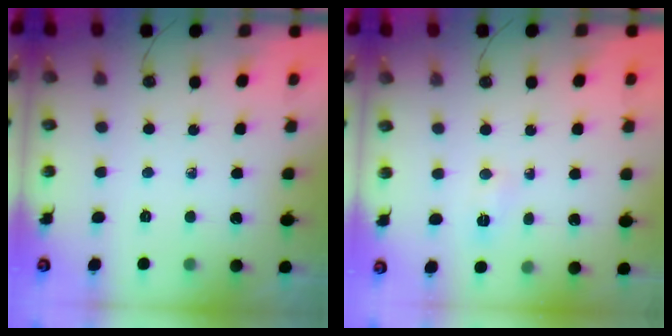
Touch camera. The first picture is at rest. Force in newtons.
{"total": 3.4, "press": 1.8, "slide": 2.8}